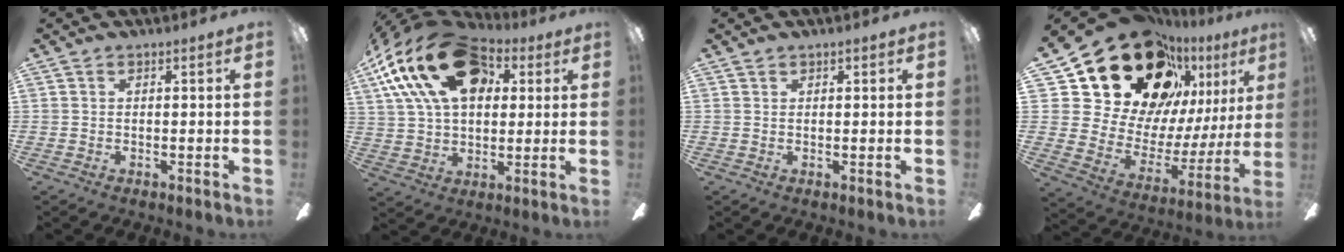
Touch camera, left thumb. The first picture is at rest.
{"total": 23.9, "force": [10.4, 14.5, 15.9], "torque": [-0.309, -0.036, 0.175]}
{"total": 0.9, "force": [0.8, 0.5, 0.1], "torque": [-0.002, 0.001, 0.015]}
{"total": 26.8, "force": [18.5, 14.8, 12.7], "torque": [-0.221, -0.130, 0.351]}